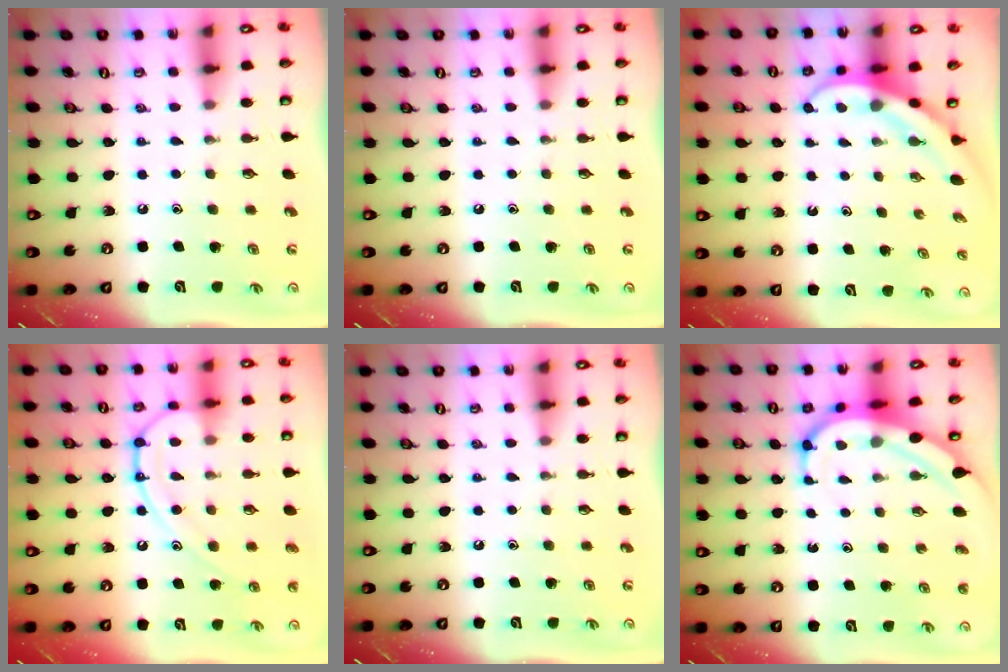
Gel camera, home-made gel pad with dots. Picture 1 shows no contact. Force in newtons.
{"total": 0.0}
{"total": 4.0, "press": 3.9, "slide": 0.4}
{"total": 13.2, "press": 13.1, "slide": 1.4}
{"total": 0.0}
{"total": 8.1, "press": 8.1, "slide": 0.8}